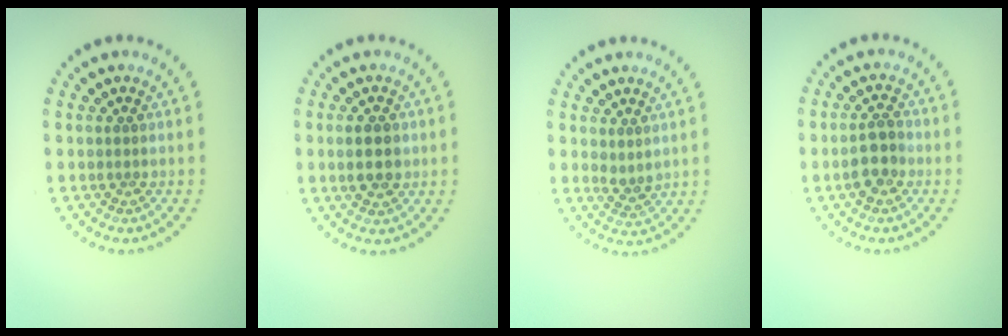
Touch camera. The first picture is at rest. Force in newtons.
{"total": 2.7, "press": 2.7, "slide": 0.2}
{"total": 1.3, "press": 1.2, "slide": 0.7}
{"total": 2.8, "press": 2.7, "slide": 0.7}